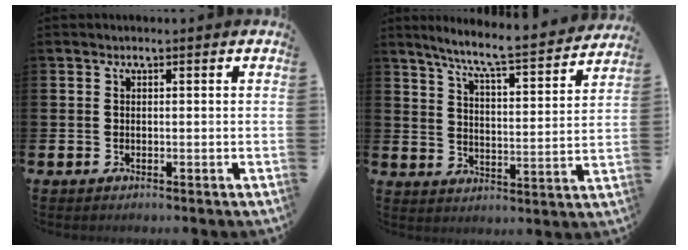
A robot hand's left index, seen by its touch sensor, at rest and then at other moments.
{"total": 7.6, "force": [6.9, 0.1, 3.1], "torque": [-0.080, -0.053, 0.113]}